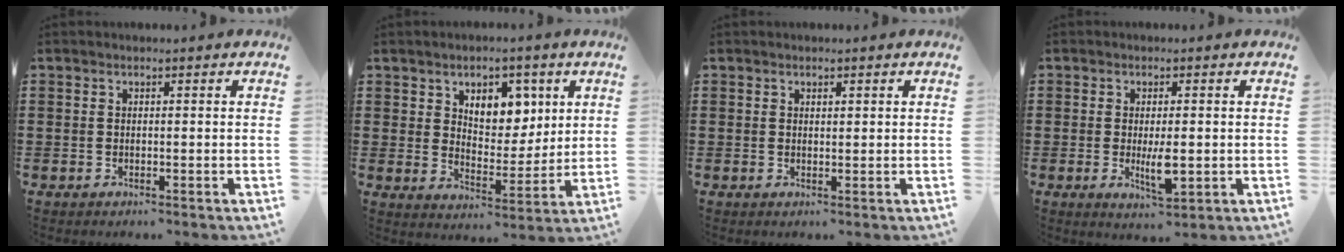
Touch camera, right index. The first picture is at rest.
{"total": 6.3, "force": [3.8, 4.4, 2.3], "torque": [-0.054, -0.003, 0.064]}
{"total": 0.7, "force": [0.5, 0.4, 0.3], "torque": [-0.006, 0.002, 0.009]}
{"total": 4.6, "force": [-0.7, 1.5, 4.3], "torque": [-0.089, -0.006, -0.014]}